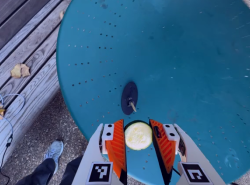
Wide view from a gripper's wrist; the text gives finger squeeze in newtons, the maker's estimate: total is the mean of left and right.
{"total": 11.9, "left": 12.3, "right": 11.5}